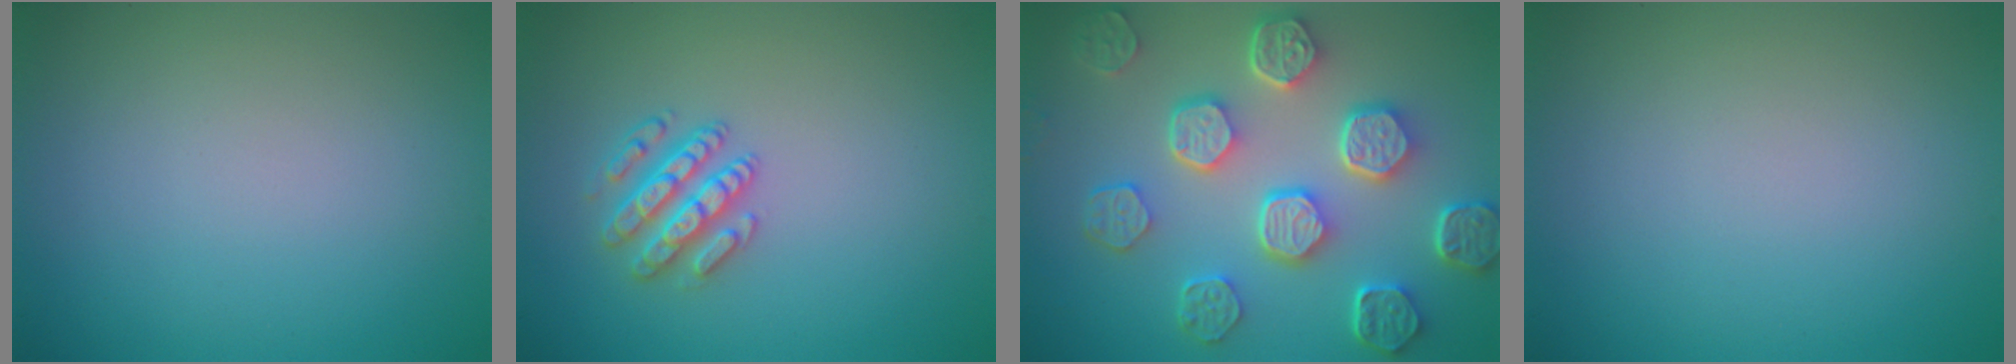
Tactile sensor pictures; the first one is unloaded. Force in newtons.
{"total": 2.9, "press": 2.9, "slide": 0.7}
{"total": 7.5, "press": 5.8, "slide": 4.8}
{"total": 0.0}